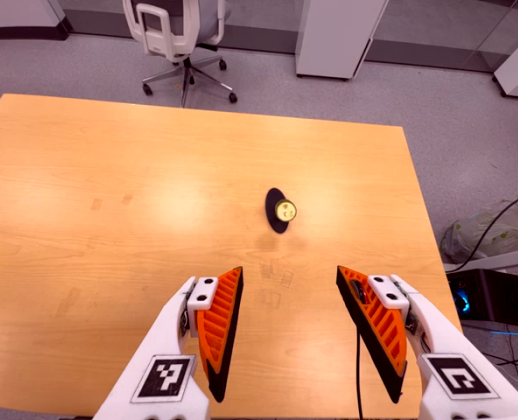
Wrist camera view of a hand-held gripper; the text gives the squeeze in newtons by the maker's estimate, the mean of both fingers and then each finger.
{"total": 0.0}